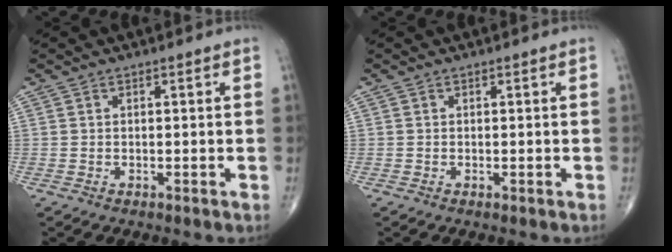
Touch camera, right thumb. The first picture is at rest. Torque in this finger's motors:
{"motor_torque": [0.19, 0.25, -0.03, -0.09, -0.02]}